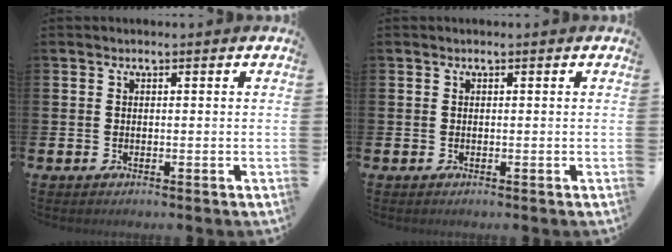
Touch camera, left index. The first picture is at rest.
{"total": 0.0}